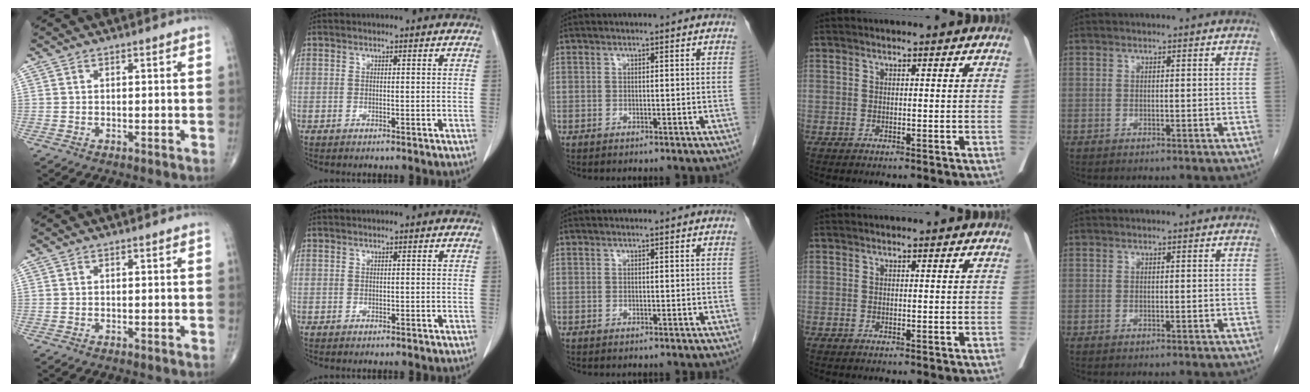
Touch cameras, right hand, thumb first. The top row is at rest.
{}